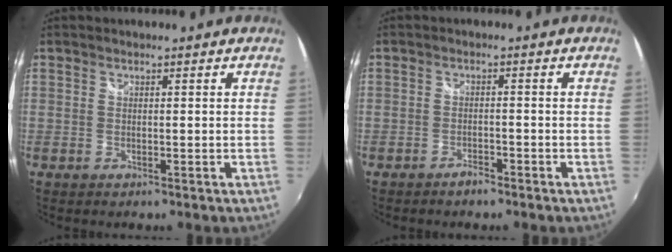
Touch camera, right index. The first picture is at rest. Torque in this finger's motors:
{"motor_torque": [0.06, -0.02, -0.06, -0.01]}